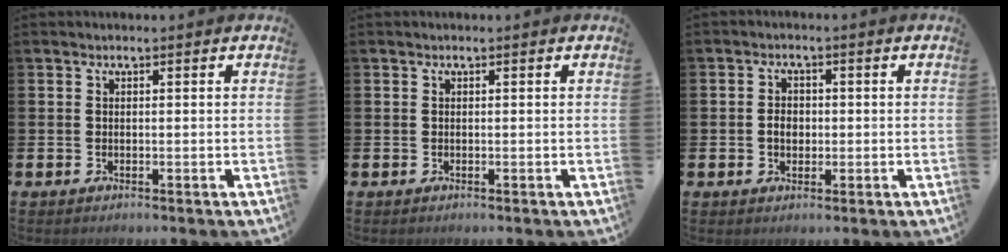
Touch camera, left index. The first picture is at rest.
{"total": 0.0}
{"total": 2.4, "force": [-0.2, 1.9, 1.4], "torque": [-0.012, 0.000, -0.011]}